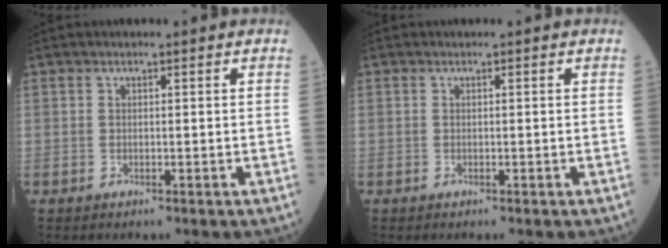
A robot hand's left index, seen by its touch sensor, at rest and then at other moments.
{"total": 0.0}